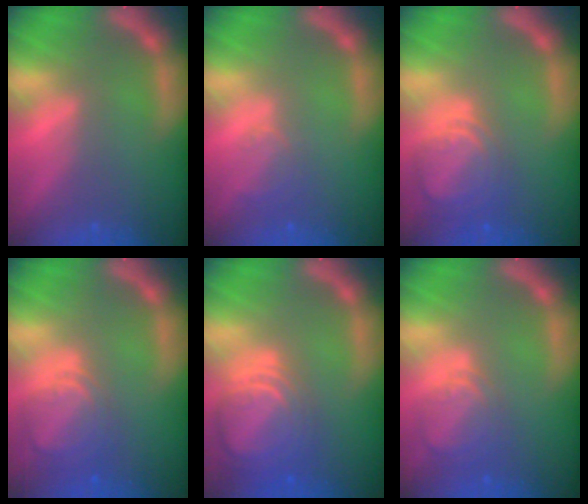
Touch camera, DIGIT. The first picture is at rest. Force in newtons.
{"total": 2.0}
{"total": 5.6}
{"total": 5.0}
{"total": 8.0}
{"total": 4.0}